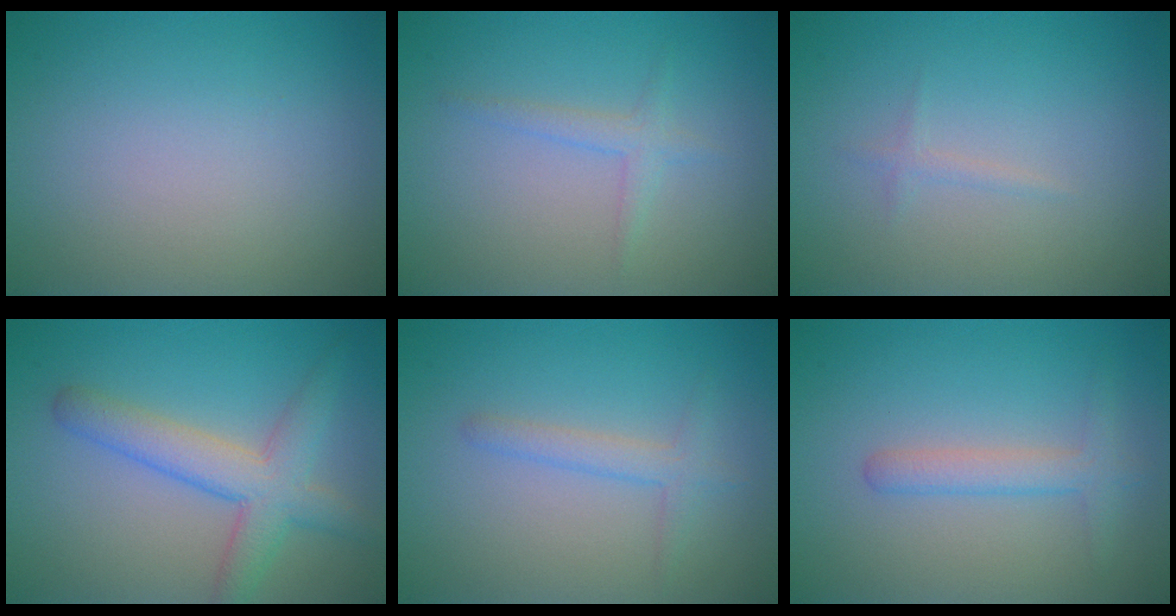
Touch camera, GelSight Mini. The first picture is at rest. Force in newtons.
{"total": 1.4, "press": 1.4, "slide": 0.1}
{"total": 0.7, "press": 0.7, "slide": 0.1}
{"total": 4.7, "press": 4.7, "slide": 0.2}
{"total": 1.8, "press": 1.8, "slide": 0.1}
{"total": 2.2, "press": 2.2, "slide": 0.1}